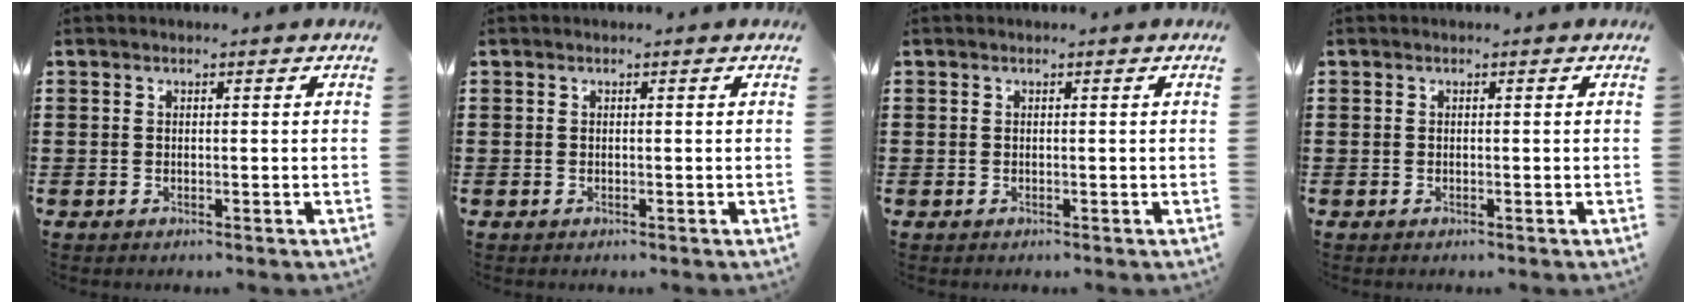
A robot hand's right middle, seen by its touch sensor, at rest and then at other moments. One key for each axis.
{"total": 0.0}
{"total": 0.0}
{"total": 0.0}